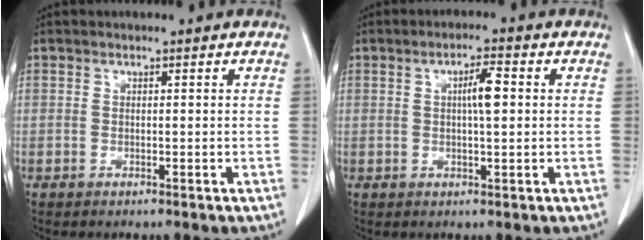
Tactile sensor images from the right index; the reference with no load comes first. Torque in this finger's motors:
{"motor_torque": [0.11, 0.06, 0.11, 0.04]}